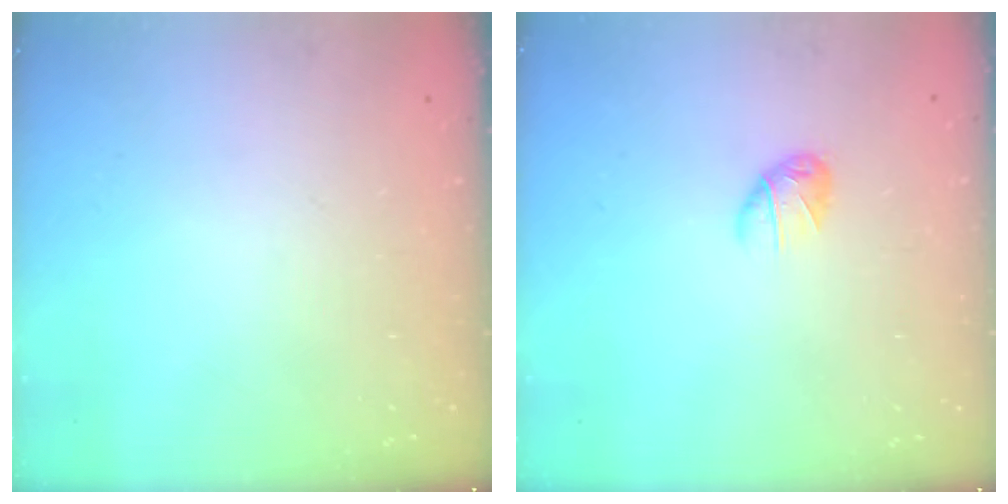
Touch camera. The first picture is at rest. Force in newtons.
{"total": 5.4, "press": 5.3, "slide": 1.0}